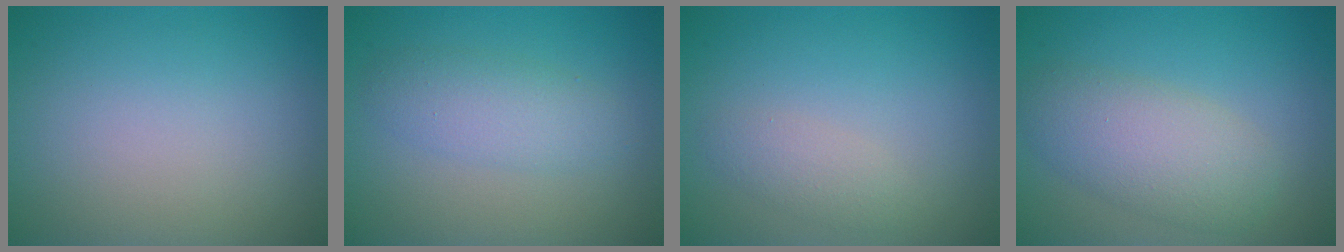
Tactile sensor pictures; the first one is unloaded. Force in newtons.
{"total": 3.0, "press": 3.0, "slide": 0.2}
{"total": 1.6, "press": 1.6, "slide": 0.1}
{"total": 4.8, "press": 4.8, "slide": 0.2}